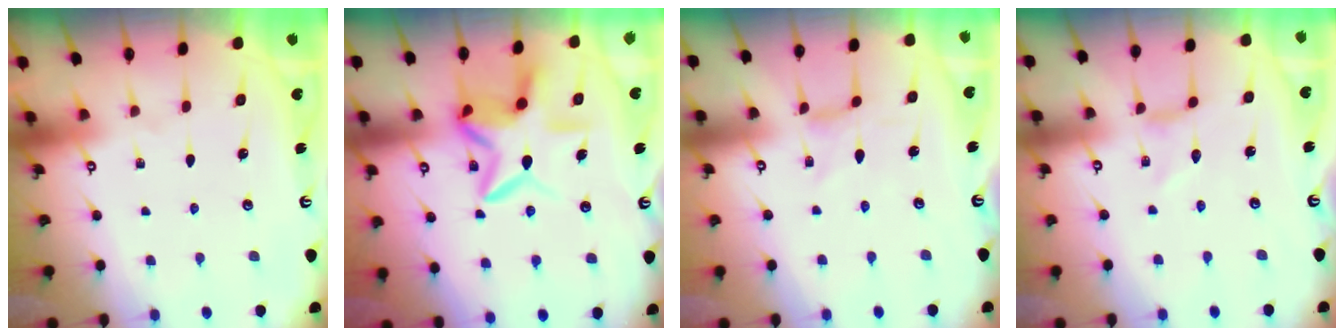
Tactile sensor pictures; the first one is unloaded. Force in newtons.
{"total": 9.7, "press": 9.6, "slide": 0.7}
{"total": 0.0}
{"total": 0.0}